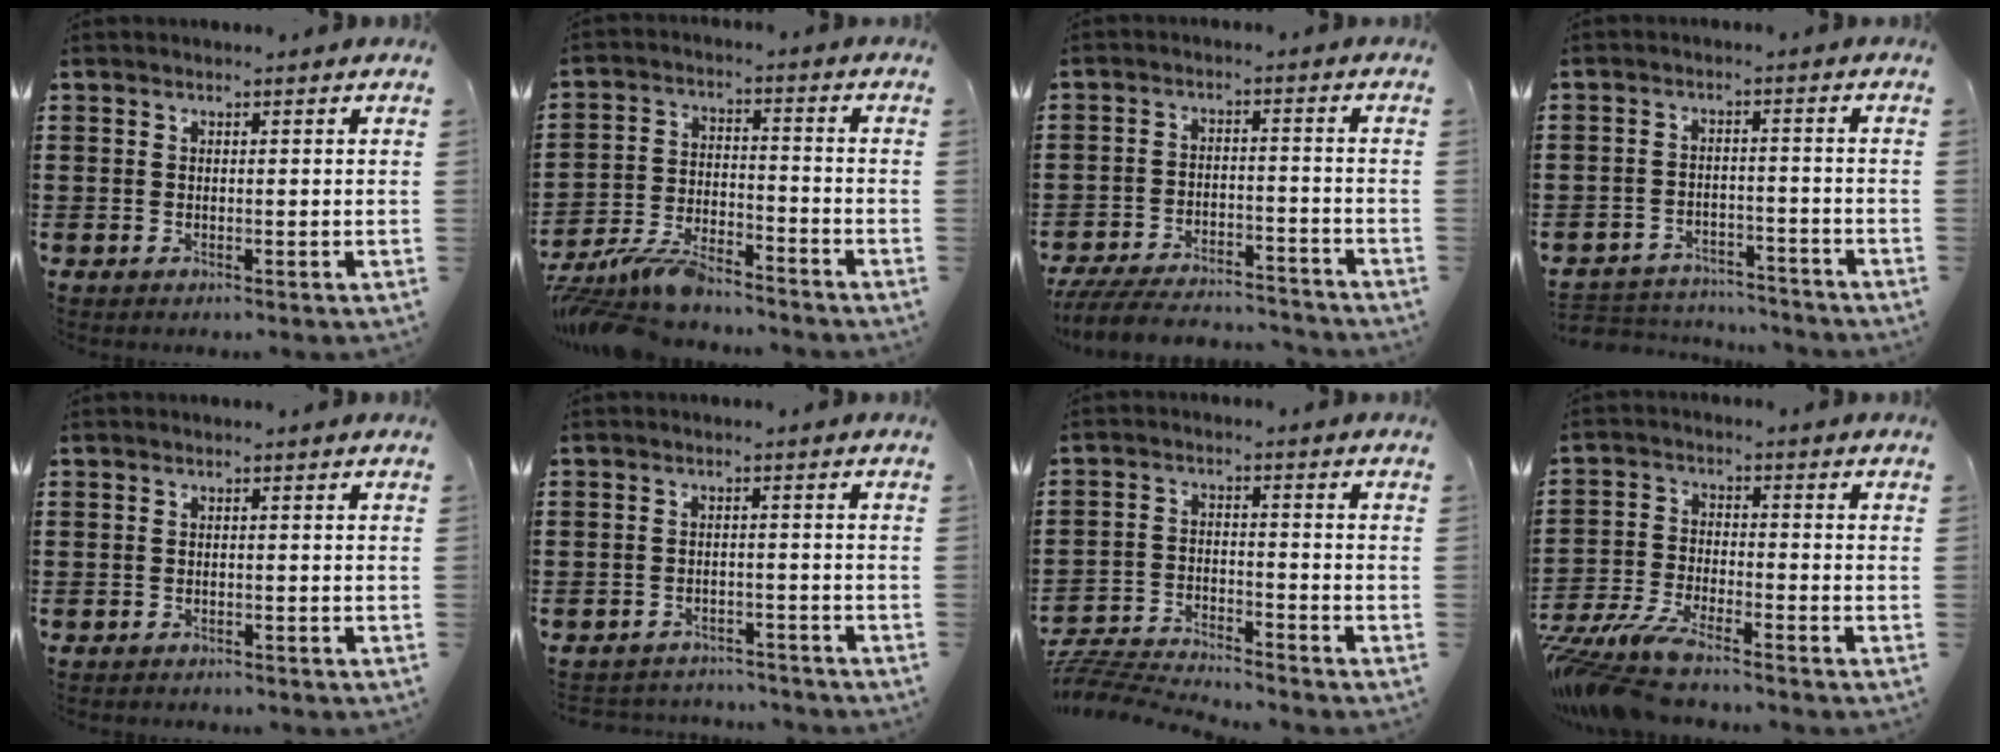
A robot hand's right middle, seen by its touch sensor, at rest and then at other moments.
{"total": 8.6, "force": [-7.8, 1.9, 3.1], "torque": [-0.071, 0.009, -0.153]}
{"total": 6.8, "force": [-6.5, 0.8, 1.9], "torque": [-0.040, 0.006, -0.126]}
{"total": 3.9, "force": [-3.8, 0.8, -0.2], "torque": [-0.003, 0.003, -0.081]}
{"total": 1.5, "force": [-1.4, 0.4, -0.2], "torque": [-0.004, 0.001, -0.034]}
{"total": 2.7, "force": [-2.6, 0.5, -0.3], "torque": [-0.002, 0.001, -0.059]}
{"total": 5.3, "force": [-5.3, 0.2, 0.6], "torque": [-0.031, -0.001, -0.115]}
{"total": 6.8, "force": [-6.3, 0.7, 2.5], "torque": [-0.077, -0.010, -0.129]}